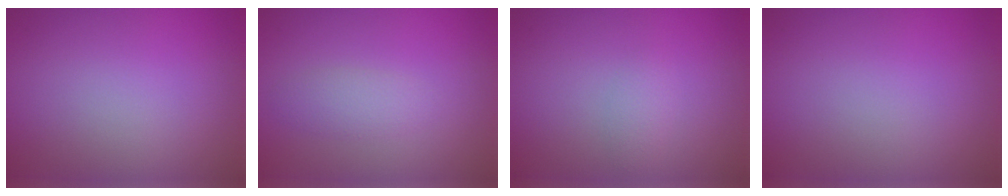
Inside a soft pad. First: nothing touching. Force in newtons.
{"total": 1.6, "press": 1.6, "slide": 0.0}
{"total": 1.1, "press": 1.1, "slide": 0.0}
{"total": 0.0}